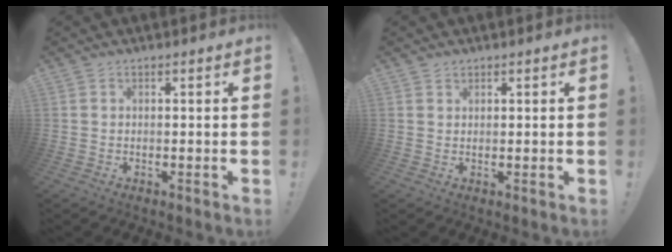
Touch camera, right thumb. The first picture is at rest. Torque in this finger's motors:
{"motor_torque": [-0.17, 0.04, -0.05, -0.02, -0.01]}